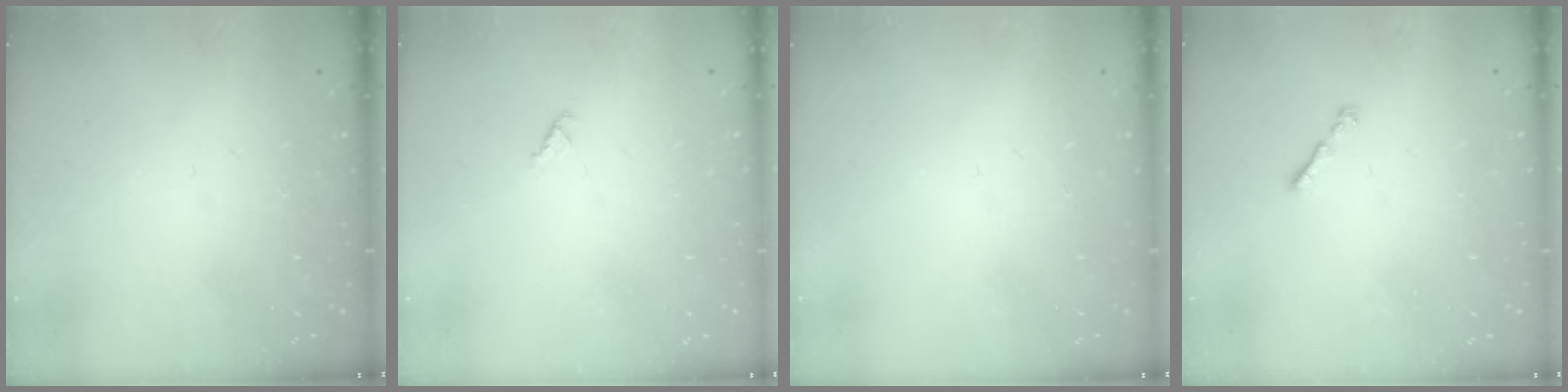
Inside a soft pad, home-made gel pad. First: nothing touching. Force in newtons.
{"total": 0.6, "press": 0.6, "slide": 0.2}
{"total": 0.0}
{"total": 0.9, "press": 0.8, "slide": 0.5}